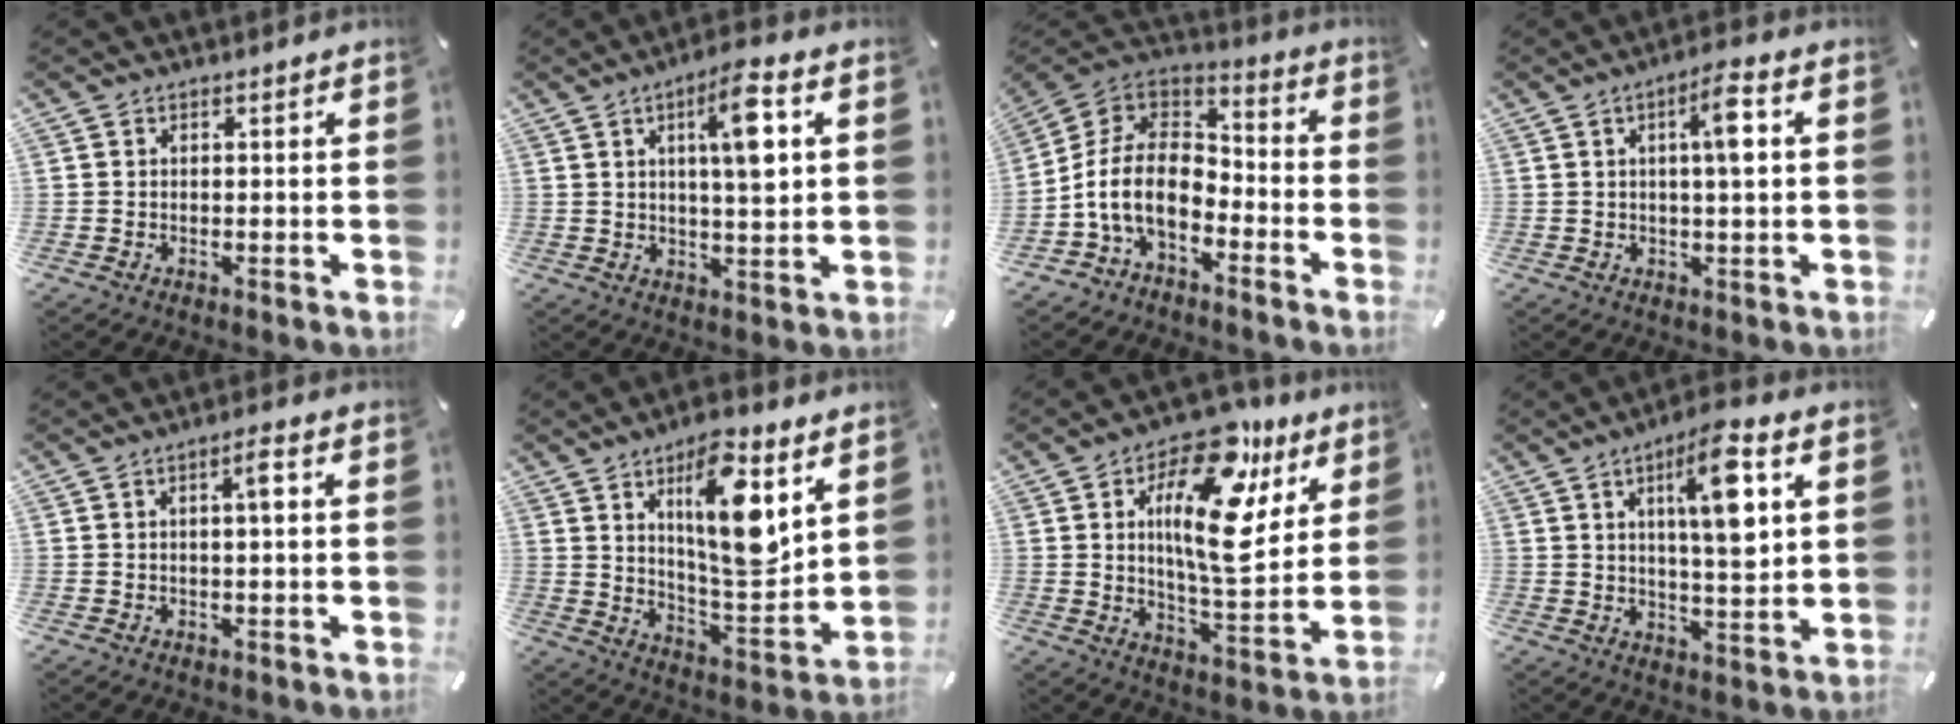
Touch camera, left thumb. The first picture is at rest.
{"total": 10.6, "force": [3.3, 2.5, 9.7], "torque": [-0.155, -0.004, 0.046]}
{"total": 13.8, "force": [-5.8, 8.8, 8.8], "torque": [-0.202, 0.020, -0.109]}
{"total": 7.4, "force": [1.5, 1.4, 7.1], "torque": [-0.122, 0.003, 0.016]}
{"total": 3.5, "force": [0.3, 0.5, 3.5], "torque": [-0.067, 0.008, 0.000]}
{"total": 16.9, "force": [8.0, 6.2, 13.6], "torque": [-0.227, -0.041, 0.126]}
{"total": 19.8, "force": [7.6, 9.2, 15.8], "torque": [-0.241, -0.045, 0.119]}
{"total": 12.9, "force": [4.4, 3.6, 11.6], "torque": [-0.182, -0.005, 0.066]}